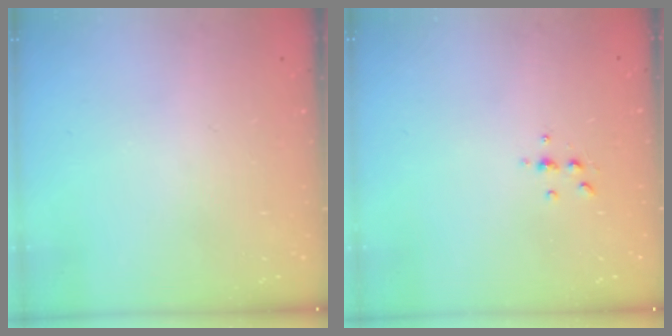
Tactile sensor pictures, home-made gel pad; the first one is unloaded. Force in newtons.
{"total": 3.9, "press": 3.9, "slide": 0.6}